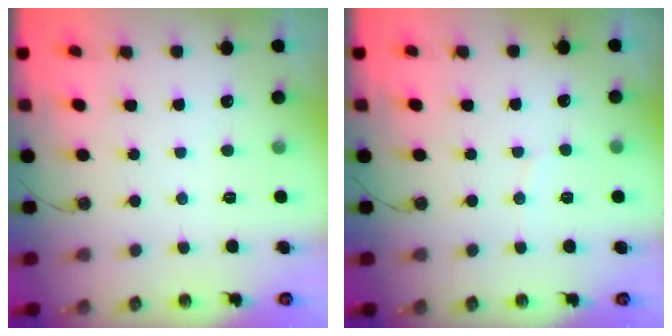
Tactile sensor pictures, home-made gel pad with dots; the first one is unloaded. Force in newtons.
{"total": 3.9, "press": 3.9, "slide": 0.5}